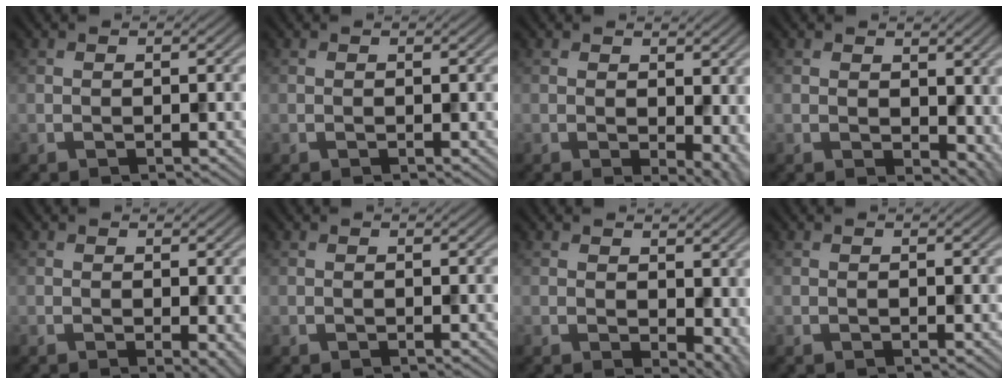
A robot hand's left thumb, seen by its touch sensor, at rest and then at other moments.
{"total": 0.0}
{"total": 5.3, "force": [0.1, 2.9, 4.5], "torque": [-0.053, -0.012, 0.010]}
{"total": 5.7, "force": [1.0, 3.9, 4.0], "torque": [-0.066, -0.024, 0.028]}
{"total": 2.0, "force": [-0.2, 0.5, 2.0], "torque": [-0.025, -0.007, -0.002]}
{"total": 0.0}
{"total": 6.8, "force": [0.3, 4.5, 5.2], "torque": [-0.071, -0.022, 0.023]}
{"total": 0.0}